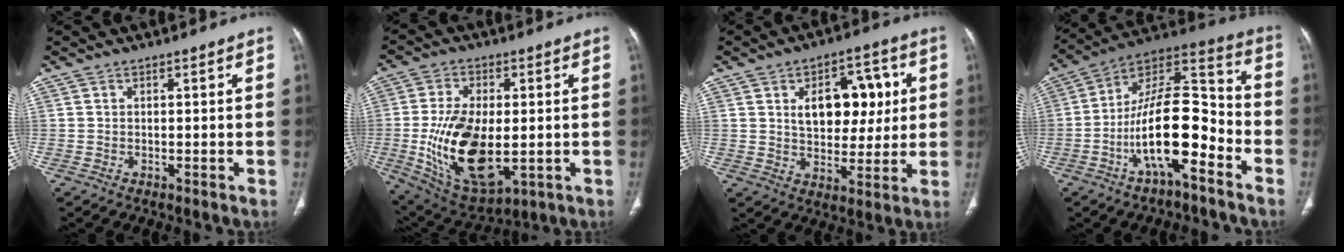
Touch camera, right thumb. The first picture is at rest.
{"total": 18.4, "force": [-2.1, 9.8, 15.4], "torque": [-0.279, -0.012, -0.015]}
{"total": 13.7, "force": [3.2, 8.5, 10.3], "torque": [-0.099, 0.003, 0.052]}
{"total": 18.1, "force": [-6.9, 7.0, 15.2], "torque": [-0.250, 0.073, -0.120]}